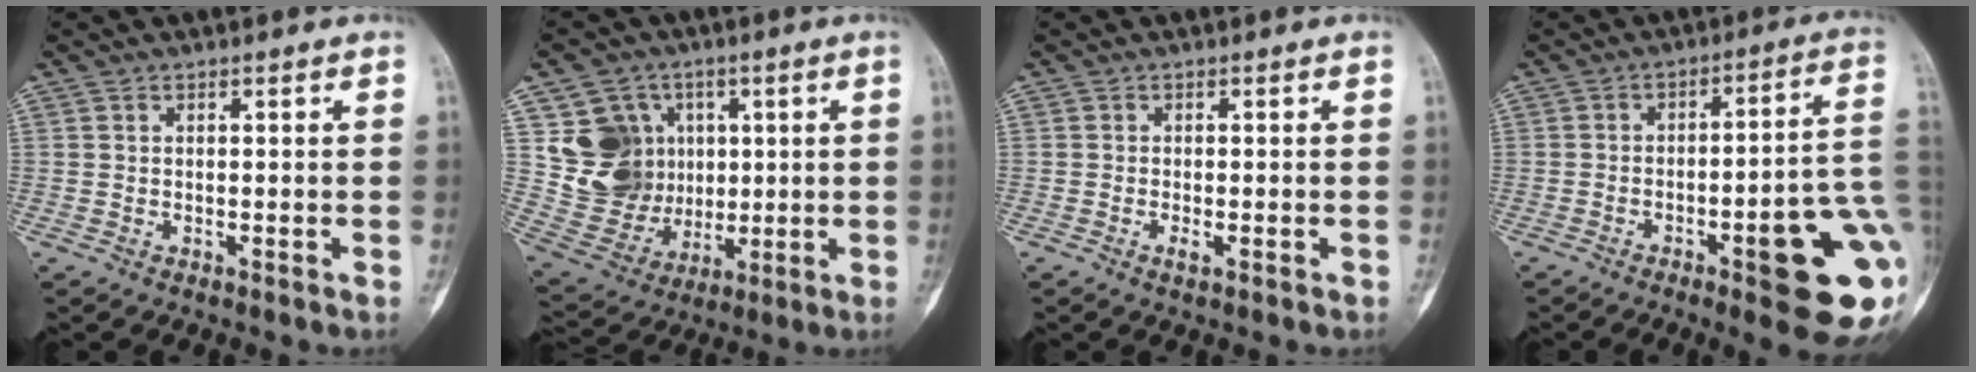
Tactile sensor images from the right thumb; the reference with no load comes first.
{"total": 14.4, "force": [3.7, 12.9, 5.0], "torque": [-0.049, -0.002, 0.087]}
{"total": 1.4, "force": [-0.6, 0.6, 1.2], "torque": [-0.021, -0.001, -0.010]}
{"total": 19.1, "force": [-5.7, 4.4, 17.7], "torque": [-0.177, 0.027, -0.064]}